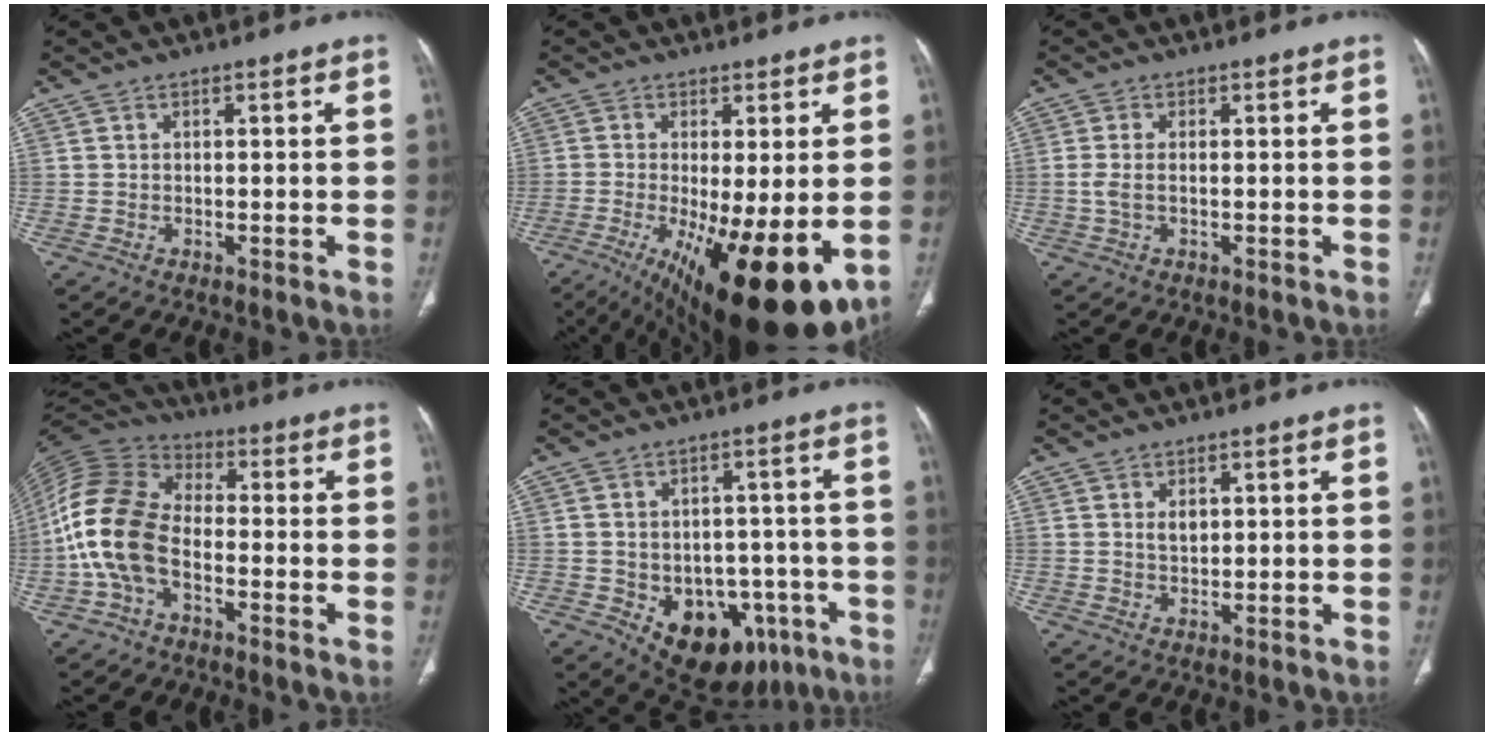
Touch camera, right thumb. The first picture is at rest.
{"total": 19.0, "force": [-5.8, 6.1, 17.0], "torque": [-0.249, -0.032, -0.071]}
{"total": 2.4, "force": [-0.2, 1.0, 2.2], "torque": [-0.063, 0.001, -0.003]}
{"total": 14.8, "force": [-3.6, 9.2, 11.0], "torque": [-0.233, 0.036, -0.079]}
{"total": 15.4, "force": [-6.2, 10.6, 9.2], "torque": [-0.099, 0.028, -0.069]}
{"total": 2.2, "force": [0.8, 1.4, 1.5], "torque": [-0.022, -0.005, 0.016]}